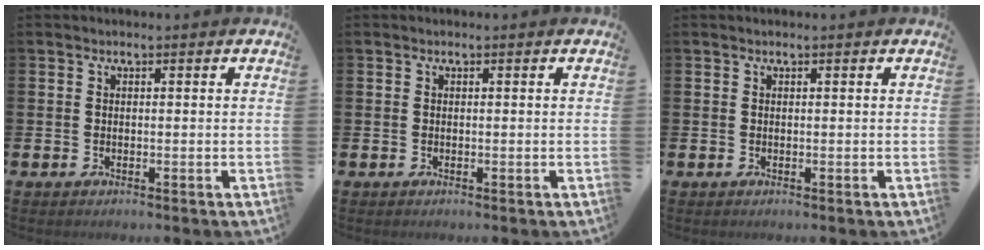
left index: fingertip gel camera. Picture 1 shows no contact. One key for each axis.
{"total": 0.0}
{"total": 0.0}